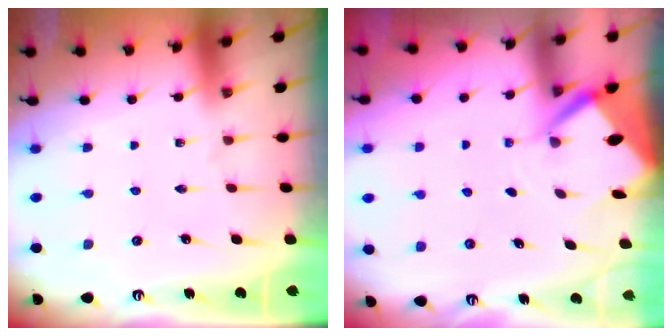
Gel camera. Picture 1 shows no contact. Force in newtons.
{"total": 4.2, "press": 4.2, "slide": 0.3}